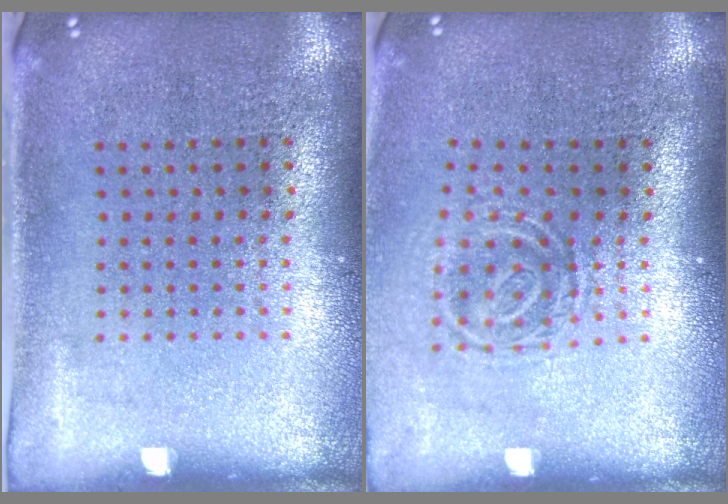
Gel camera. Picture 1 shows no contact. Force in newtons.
{"total": 1.7, "press": 1.2, "slide": 1.3}